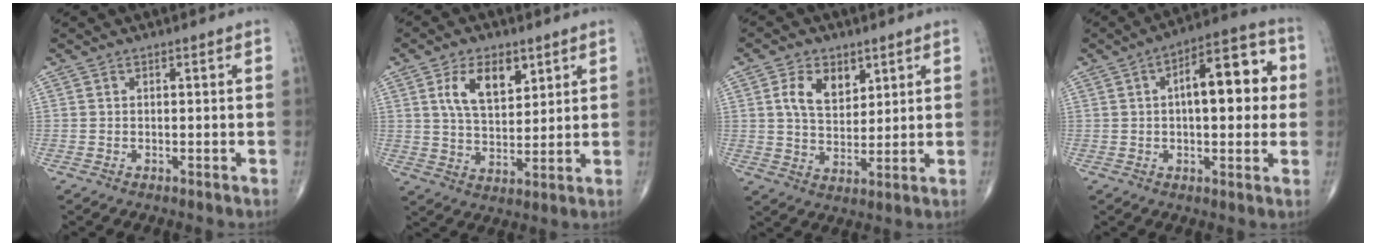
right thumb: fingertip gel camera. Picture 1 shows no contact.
{"total": 9.9, "force": [4.3, 5.4, 7.1], "torque": [-0.104, -0.020, 0.082]}
{"total": 8.2, "force": [3.4, 5.2, 5.4], "torque": [-0.074, -0.018, 0.065]}
{"total": 15.4, "force": [2.3, 6.6, 13.7], "torque": [-0.166, 0.024, 0.027]}